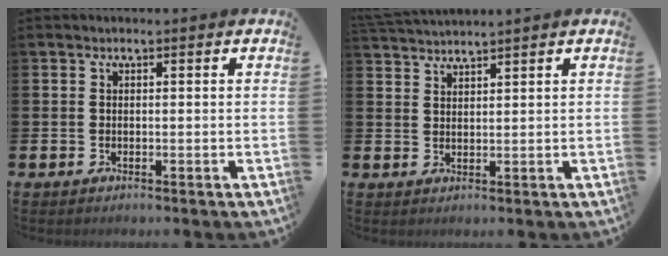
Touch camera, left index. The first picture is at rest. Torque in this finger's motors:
{"motor_torque": [0.43, -0.61, -0.01, 0.01]}